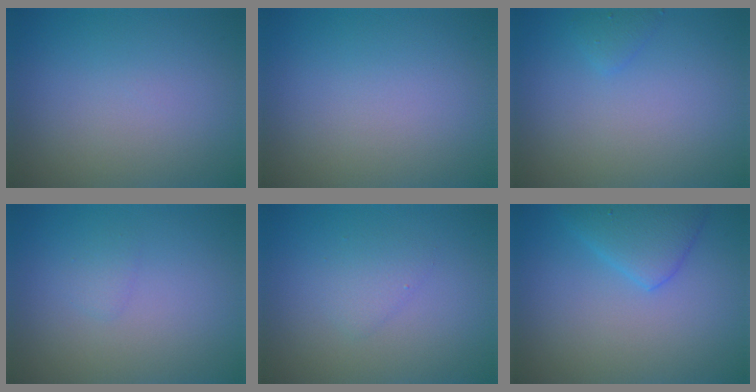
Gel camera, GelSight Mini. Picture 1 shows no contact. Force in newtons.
{"total": 0.0}
{"total": 0.9, "press": 0.9, "slide": 0.0}
{"total": 0.8, "press": 0.8, "slide": 0.1}
{"total": 1.3, "press": 1.3, "slide": 0.1}
{"total": 3.3, "press": 3.3, "slide": 0.2}